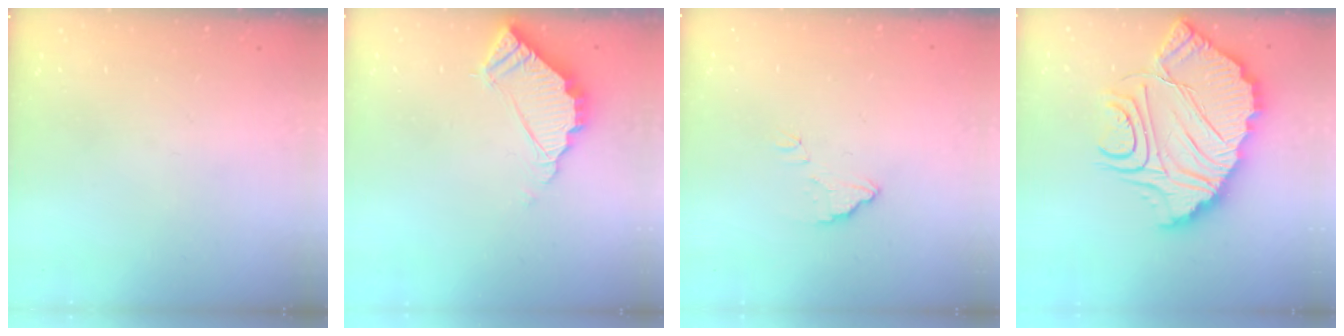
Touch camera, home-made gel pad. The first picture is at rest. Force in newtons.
{"total": 6.7, "press": 6.7, "slide": 0.2}
{"total": 4.4, "press": 4.4, "slide": 0.4}
{"total": 22.6, "press": 22.5, "slide": 1.9}